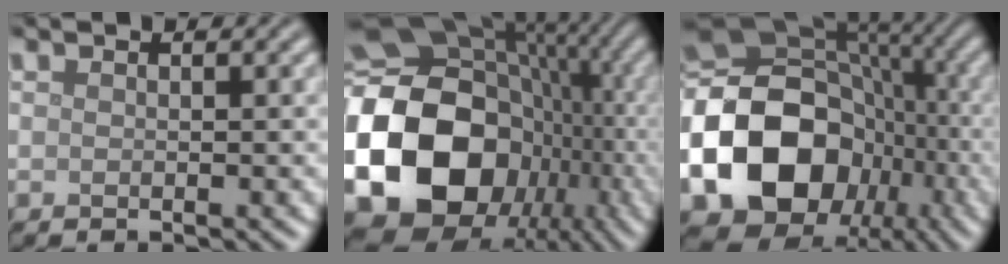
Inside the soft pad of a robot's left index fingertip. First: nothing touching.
{"total": 21.1, "force": [-4.3, 17.3, 11.3], "torque": [-0.271, -0.013, -0.079]}
{"total": 18.3, "force": [-5.1, 14.7, 9.8], "torque": [-0.217, -0.004, -0.098]}